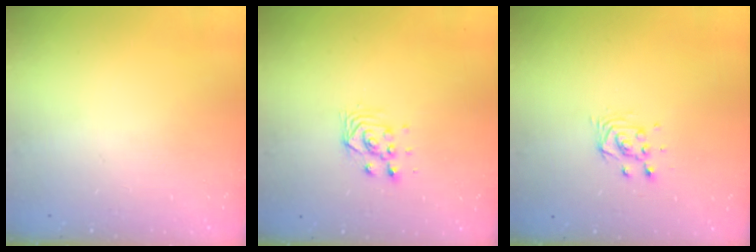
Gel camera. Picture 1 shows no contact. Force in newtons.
{"total": 2.9, "press": 2.8, "slide": 0.8}
{"total": 4.0, "press": 4.0, "slide": 0.1}